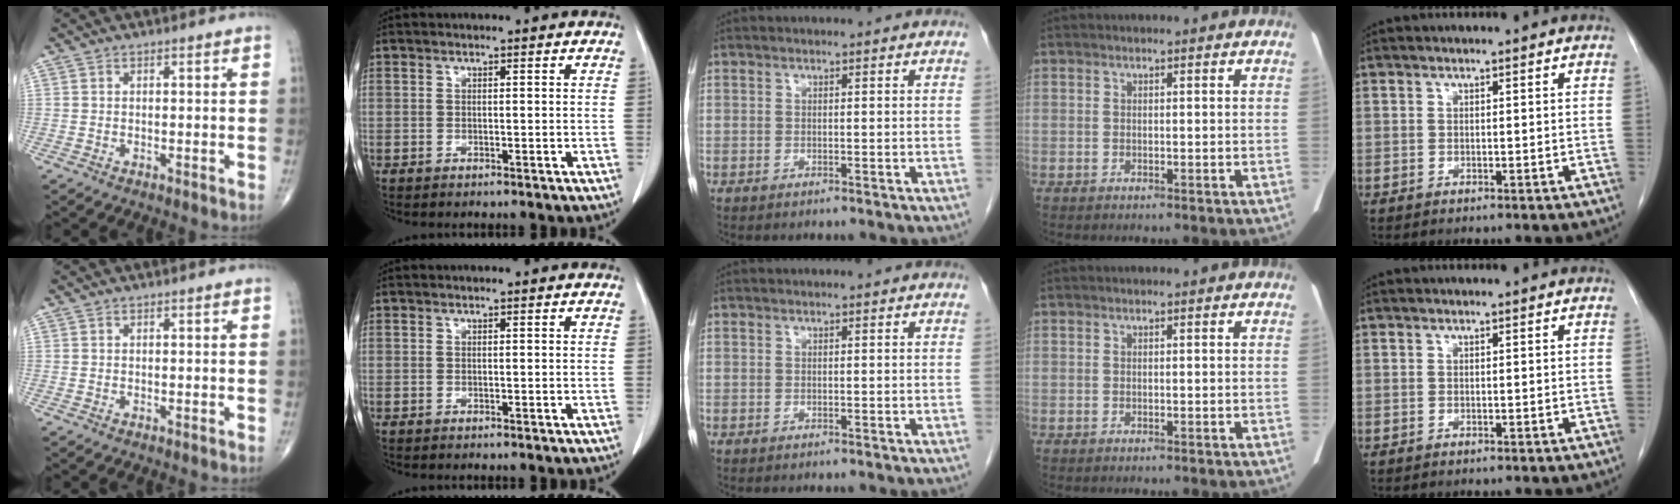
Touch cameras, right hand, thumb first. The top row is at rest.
{}